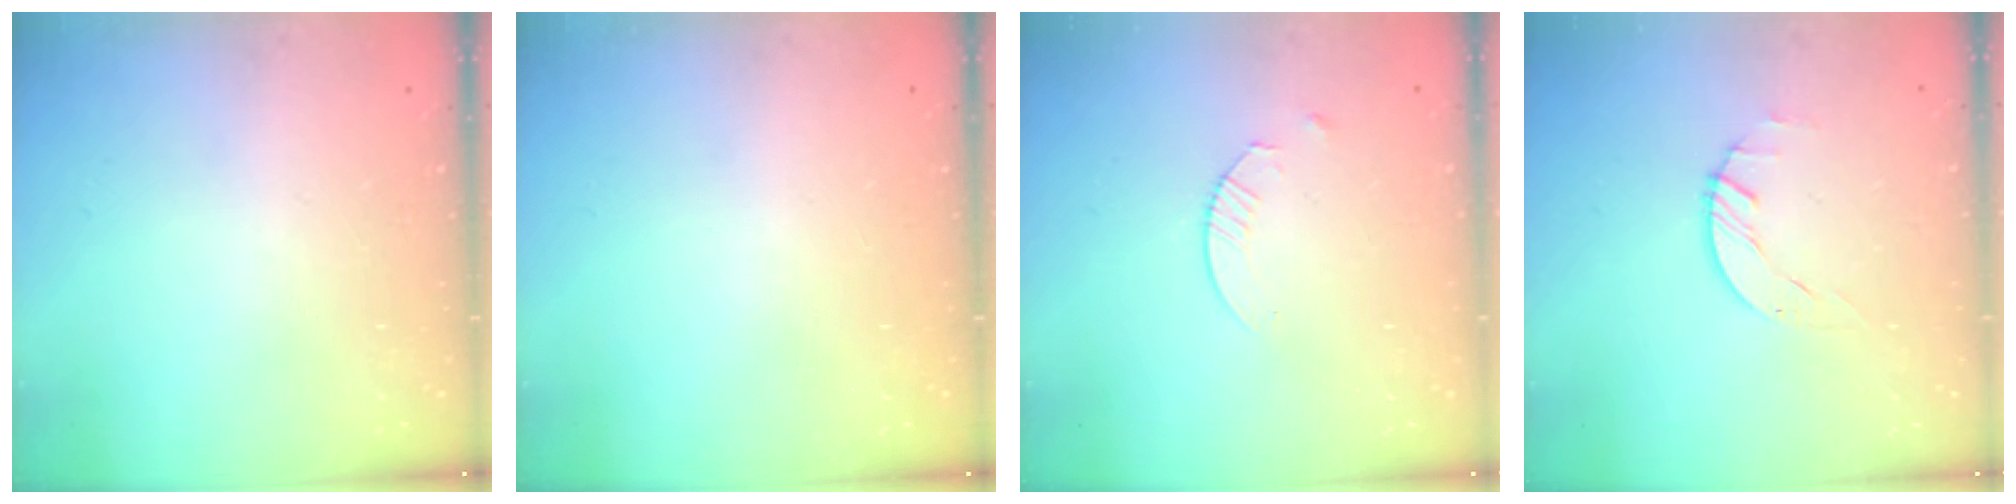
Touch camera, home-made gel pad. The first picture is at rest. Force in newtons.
{"total": 0.0}
{"total": 2.4, "press": 2.4, "slide": 0.3}
{"total": 1.7, "press": 1.7, "slide": 0.1}